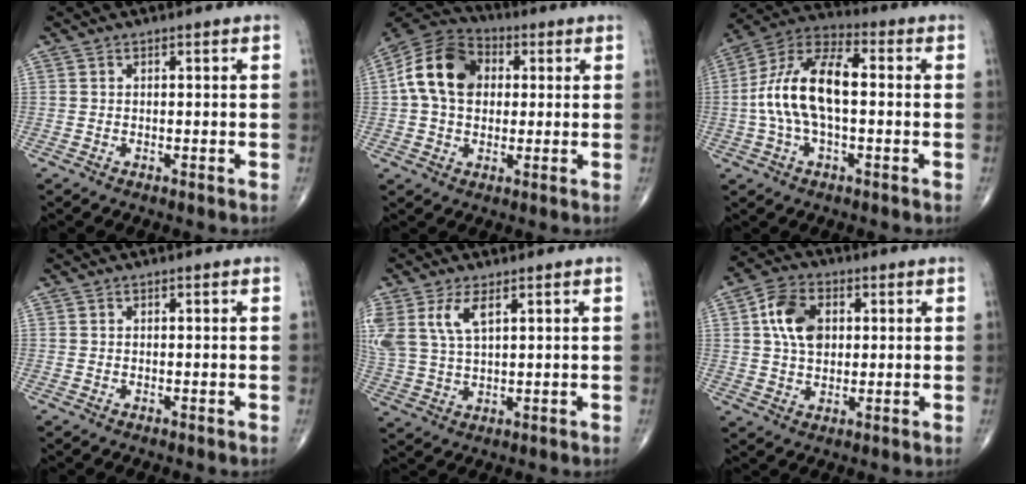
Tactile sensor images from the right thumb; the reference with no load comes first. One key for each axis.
{"total": 13.9, "fx": 2.0, "fy": 10.2, "fz": 9.3, "tx": -0.155, "ty": 0.024, "tz": 0.024}
{"total": 15.0, "fx": -0.2, "fy": 7.2, "fz": 13.2, "tx": -0.260, "ty": 0.039, "tz": -0.011}
{"total": 0.0}
{"total": 9.5, "fx": 4.2, "fy": 4.5, "fz": 7.2, "tx": -0.166, "ty": -0.003, "tz": 0.094}
{"total": 9.6, "fx": 2.1, "fy": 6.5, "fz": 6.7, "tx": -0.111, "ty": 0.003, "tz": 0.035}